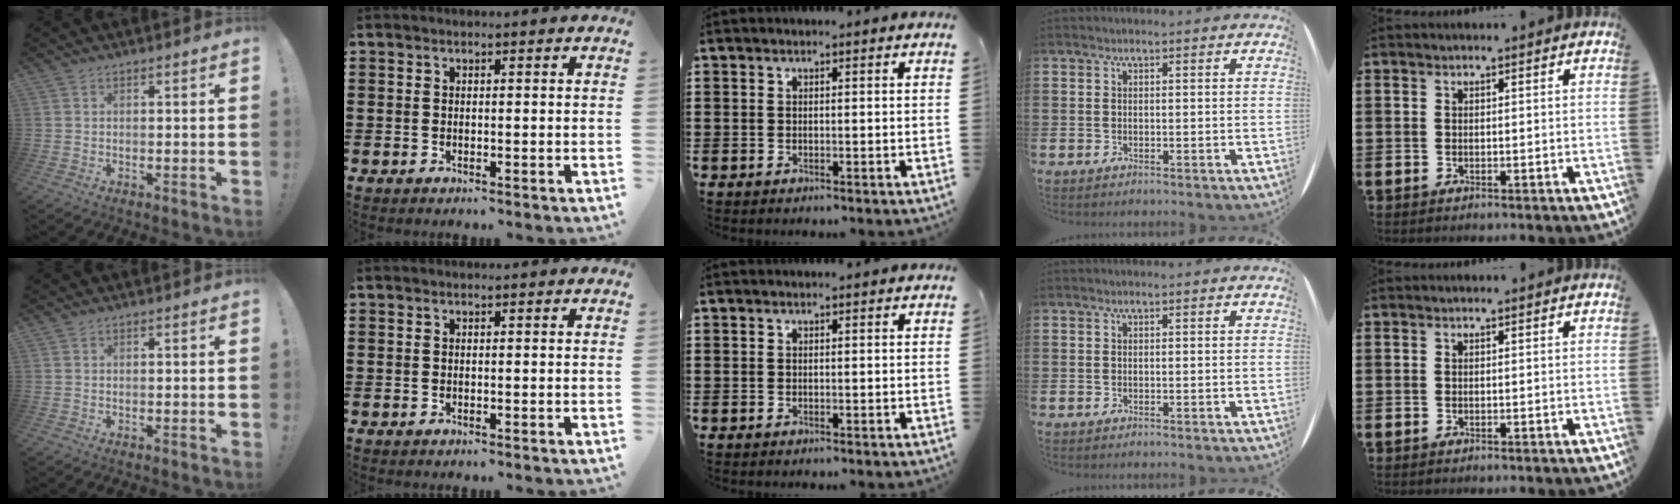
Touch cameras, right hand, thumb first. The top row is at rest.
{}